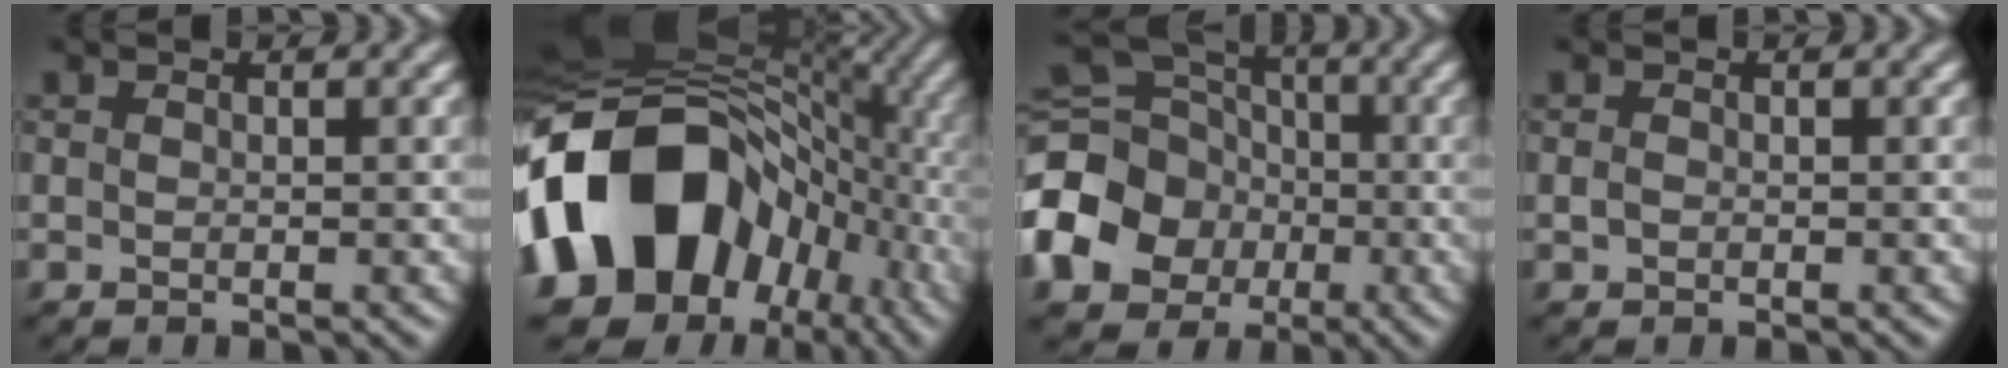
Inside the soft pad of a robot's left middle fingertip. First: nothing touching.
{"total": 17.1, "force": [-4.0, 13.2, 10.2], "torque": [-0.172, 0.009, -0.088]}
{"total": 12.6, "force": [-3.3, 10.9, 5.3], "torque": [-0.143, -0.023, -0.085]}
{"total": 0.5, "force": [-0.1, 0.4, 0.3], "torque": [-0.004, -0.003, -0.003]}